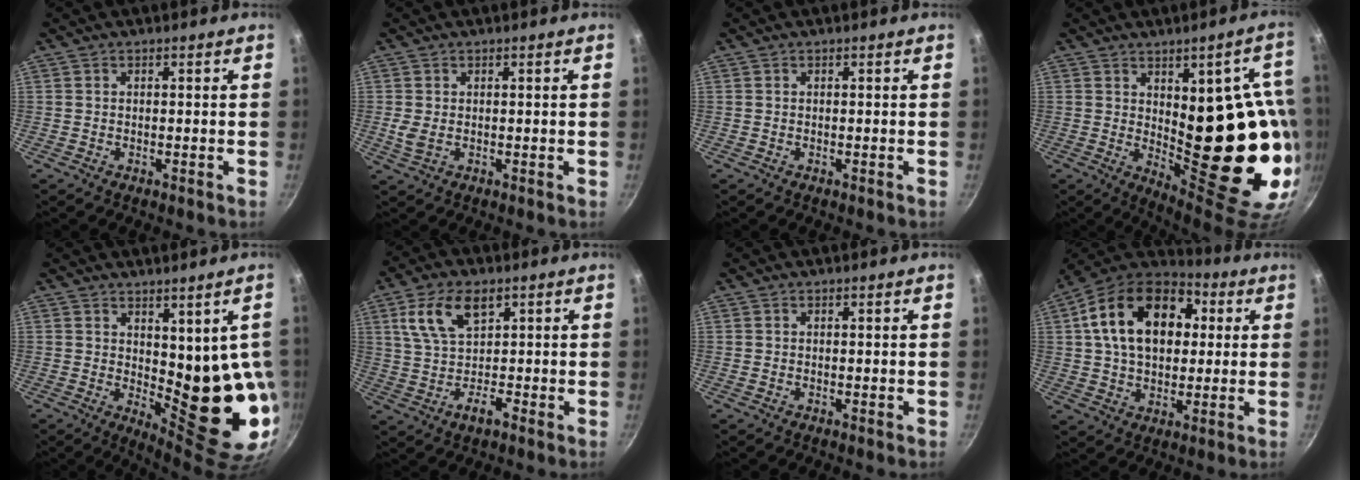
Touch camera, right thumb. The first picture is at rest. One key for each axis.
{"total": 2.6, "fx": 0.1, "fy": 1.6, "fz": 2.0, "tx": -0.034, "ty": -0.003, "tz": 0.006}
{"total": 0.0}
{"total": 22.6, "fx": -0.5, "fy": 9.0, "fz": 20.7, "tx": -0.218, "ty": -0.031, "tz": 0.020}
{"total": 14.6, "fx": 1.2, "fy": 6.1, "fz": 13.2, "tx": -0.136, "ty": -0.037, "tz": 0.036}
{"total": 9.6, "fx": 2.6, "fy": 6.1, "fz": 7.0, "tx": -0.113, "ty": 0.003, "tz": 0.040}
{"total": 0.0}
{"total": 21.3, "fx": 4.7, "fy": 14.3, "fz": 15.0, "tx": -0.230, "ty": 0.022, "tz": 0.063}